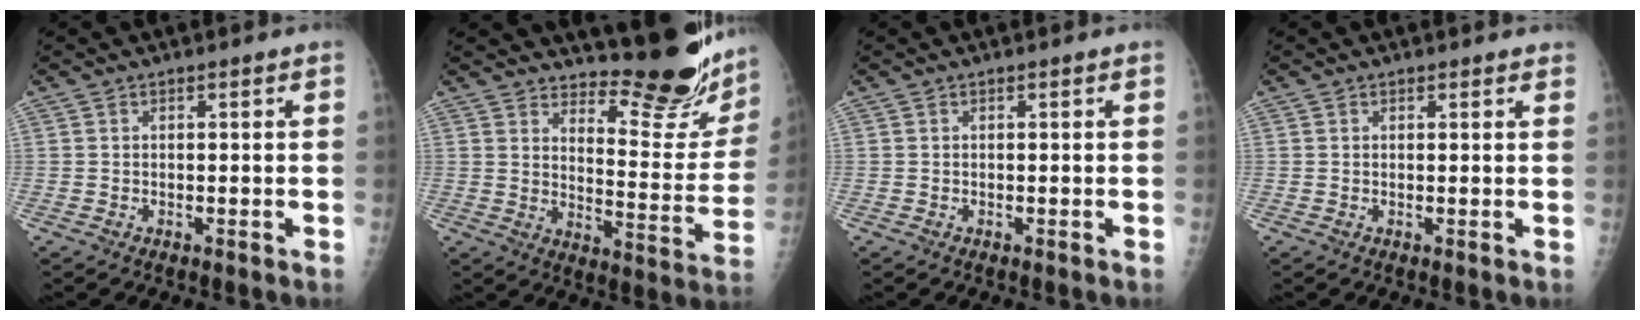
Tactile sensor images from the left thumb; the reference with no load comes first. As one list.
[{"total": 17.4, "force": [15.8, 3.4, 6.4], "torque": [-0.051, -0.166, 0.205]}, {"total": 0.0}, {"total": 1.3, "force": [1.1, 0.6, 0.3], "torque": [0.008, -0.003, 0.009]}]